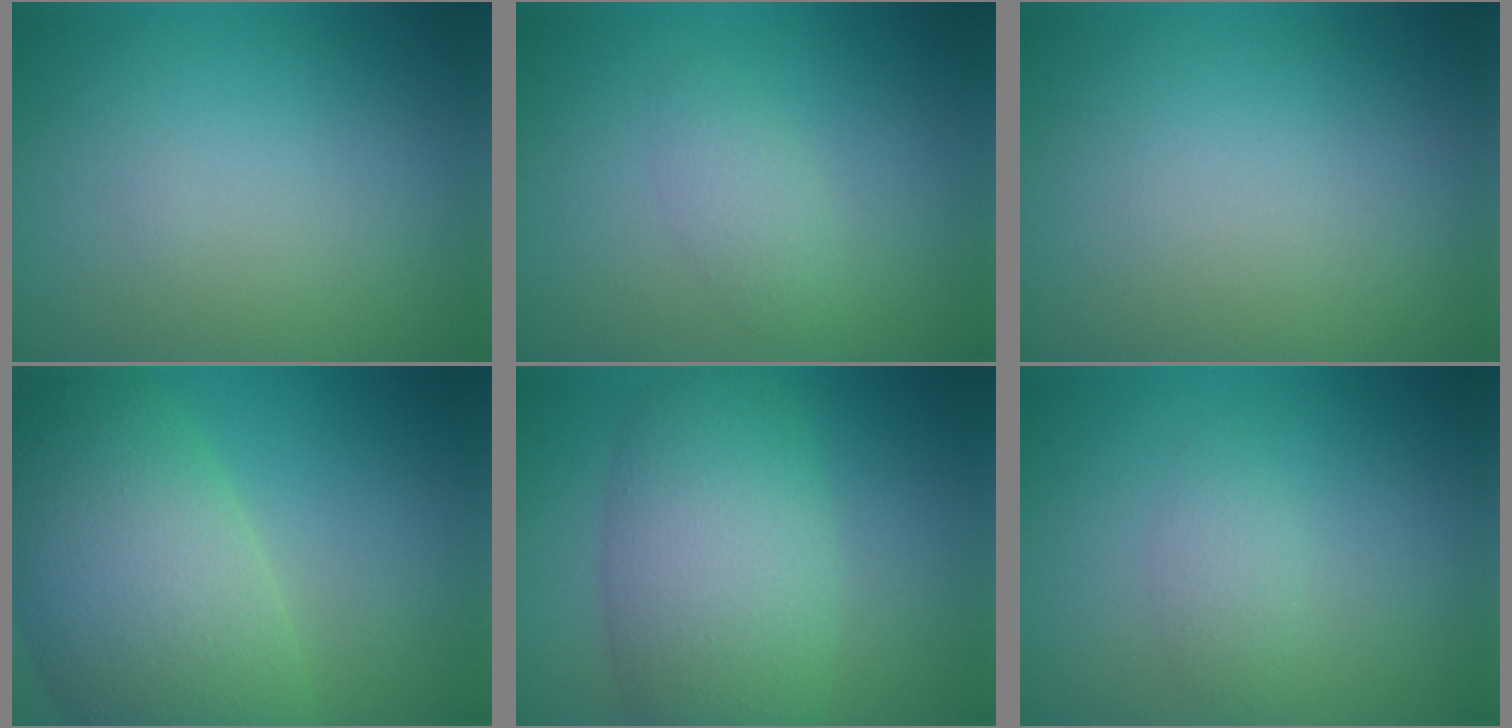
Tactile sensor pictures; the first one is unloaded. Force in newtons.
{"total": 1.7, "press": 1.7, "slide": 0.1}
{"total": 0.0}
{"total": 11.6, "press": 11.5, "slide": 0.6}
{"total": 7.9, "press": 7.9, "slide": 0.4}
{"total": 1.4, "press": 1.4, "slide": 0.0}